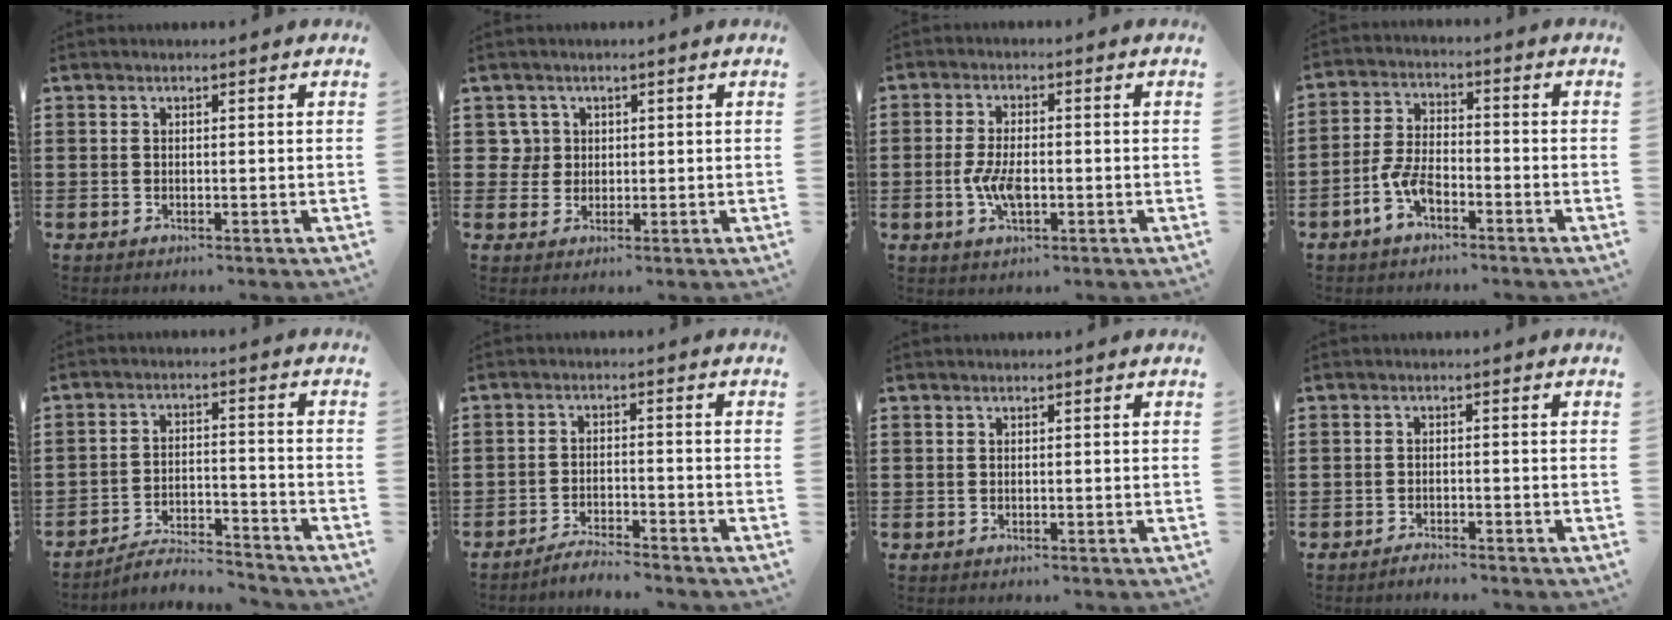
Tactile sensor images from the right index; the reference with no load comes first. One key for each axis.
{"total": 3.1, "fx": 0.8, "fy": 2.9, "fz": 0.5, "tx": -0.025, "ty": 0.011, "tz": 0.014}
{"total": 5.2, "fx": -1.1, "fy": 2.2, "fz": 4.5, "tx": -0.099, "ty": -0.002, "tz": -0.023}
{"total": 5.8, "fx": -3.1, "fy": 2.6, "fz": 4.1, "tx": -0.105, "ty": -0.001, "tz": -0.066}
{"total": 5.0, "fx": -4.8, "fy": 0.2, "fz": 1.2, "tx": -0.031, "ty": 0.000, "tz": -0.098}
{"total": 3.2, "fx": -3.2, "fy": -0.1, "fz": 0.3, "tx": -0.011, "ty": 0.002, "tz": -0.065}
{"total": 0.0}
{"total": 1.4, "fx": -1.4, "fy": -0.1, "fz": 0.1, "tx": -0.004, "ty": 0.001, "tz": -0.028}